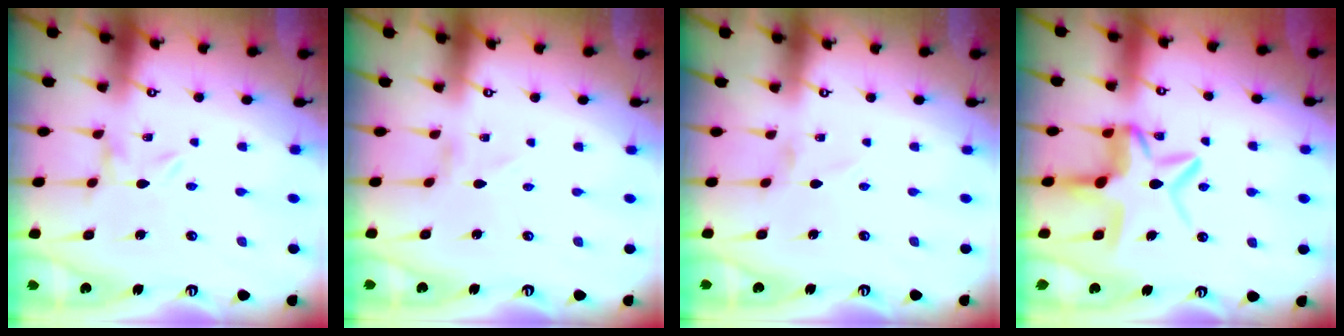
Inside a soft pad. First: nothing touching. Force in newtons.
{"total": 1.0, "press": 1.0, "slide": 0.1}
{"total": 1.1, "press": 1.1, "slide": 0.1}
{"total": 11.1, "press": 11.0, "slide": 1.1}